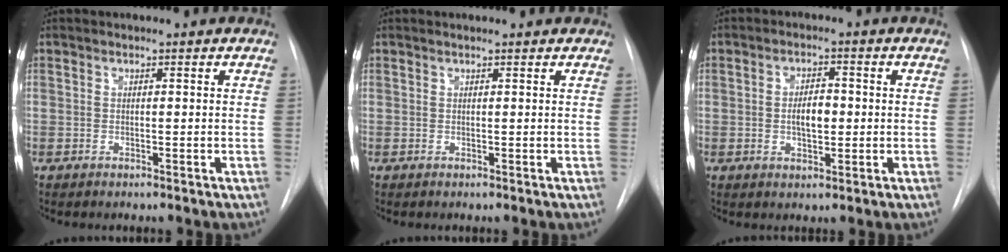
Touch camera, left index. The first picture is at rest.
{"total": 1.9, "force": [1.7, 0.5, 0.8], "torque": [-0.011, 0.018, 0.019]}
{"total": 4.1, "force": [-0.3, 1.9, 3.7], "torque": [-0.060, 0.001, -0.003]}